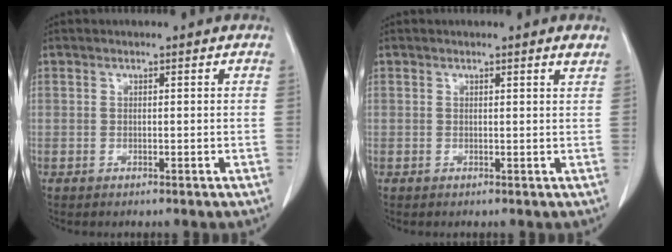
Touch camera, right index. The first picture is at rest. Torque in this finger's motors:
{"motor_torque": [0.05, -0.04, -0.01, 0.00]}